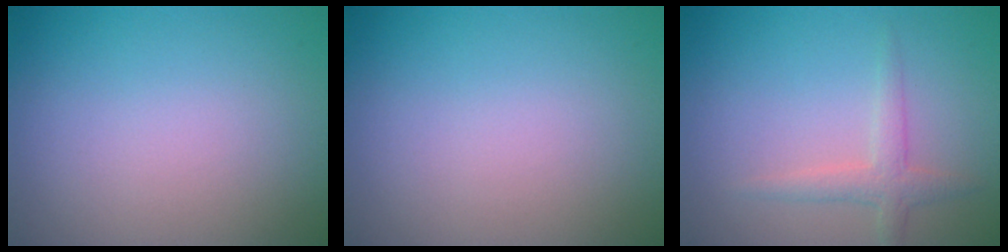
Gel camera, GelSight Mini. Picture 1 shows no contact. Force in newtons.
{"total": 0.0}
{"total": 2.0, "press": 2.0, "slide": 0.1}